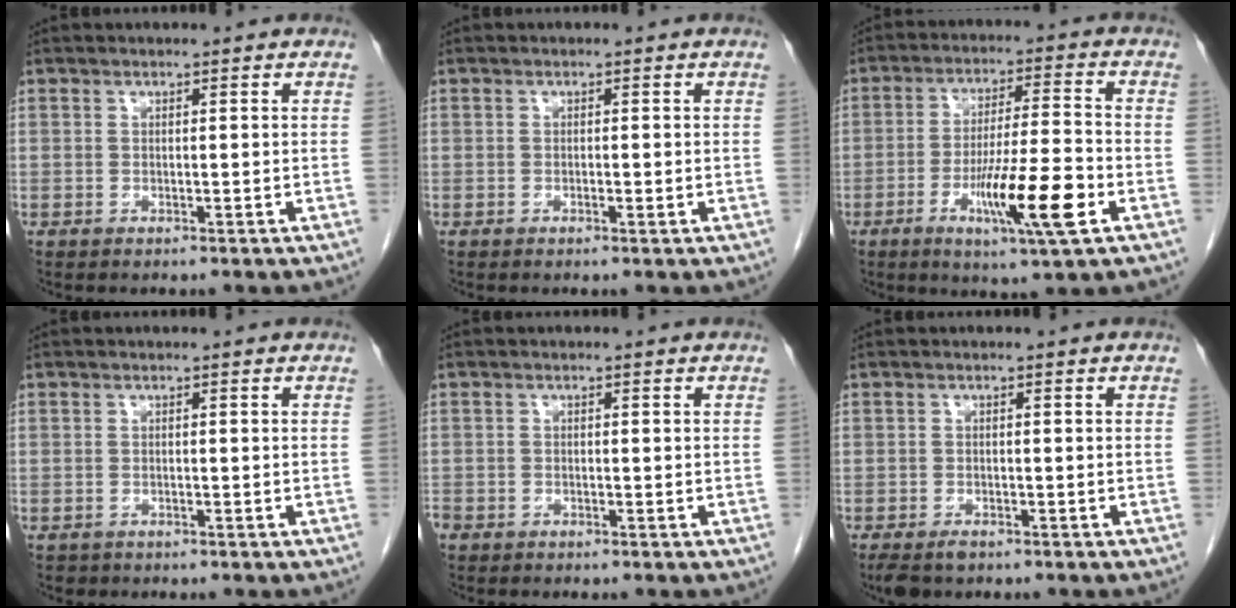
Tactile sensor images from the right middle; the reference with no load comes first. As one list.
[{"total": 0.7, "force": [-0.3, 0.1, 0.6], "torque": [-0.011, 0.000, -0.003]}, {"total": 12.0, "force": [-4.6, 0.3, 11.0], "torque": [-0.193, -0.017, -0.079]}, {"total": 0.8, "force": [-0.5, 0.6, 0.0], "torque": [-0.011, 0.001, -0.006]}, {"total": 2.4, "force": [-1.7, 1.6, 0.7], "torque": [-0.021, 0.000, -0.033]}, {"total": 3.6, "force": [-2.7, 1.6, 1.8], "torque": [-0.034, -0.008, -0.042]}]